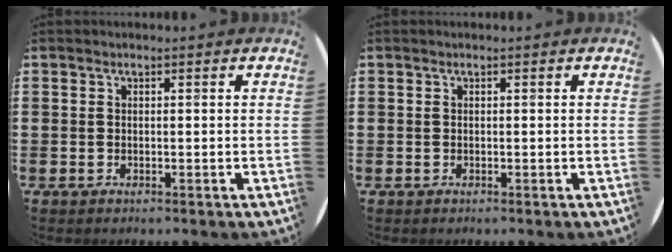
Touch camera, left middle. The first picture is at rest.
{"total": 0.0}